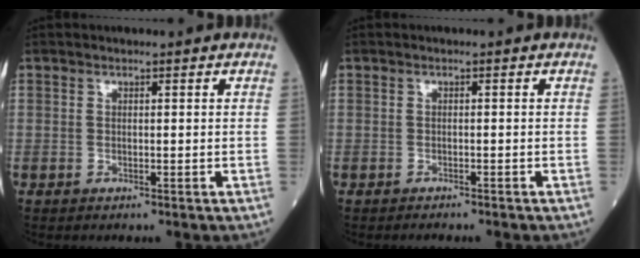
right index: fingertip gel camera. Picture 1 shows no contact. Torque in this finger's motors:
{"motor_torque": [0.05, 0.10, -0.04, -0.01]}